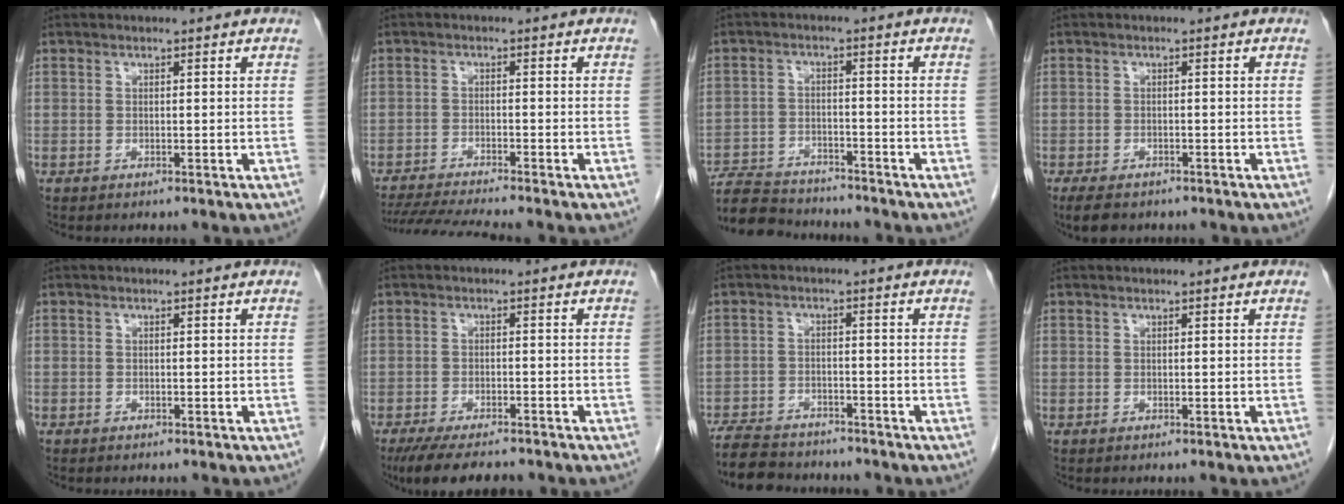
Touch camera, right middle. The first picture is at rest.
{"total": 7.8, "force": [-7.1, -1.2, 3.0], "torque": [-0.048, -0.019, -0.121]}
{"total": 9.8, "force": [-9.3, 2.0, 2.2], "torque": [-0.037, 0.002, -0.151]}
{"total": 4.5, "force": [-3.4, 1.9, 2.1], "torque": [-0.034, -0.009, -0.047]}
{"total": 0.5, "force": [-0.4, 0.4, 0.0], "torque": [-0.005, 0.003, -0.007]}
{"total": 9.1, "force": [-7.8, 2.0, 4.3], "torque": [-0.065, -0.015, -0.119]}
{"total": 9.8, "force": [-8.9, 2.9, 3.0], "torque": [-0.052, -0.002, -0.135]}
{"total": 0.0}